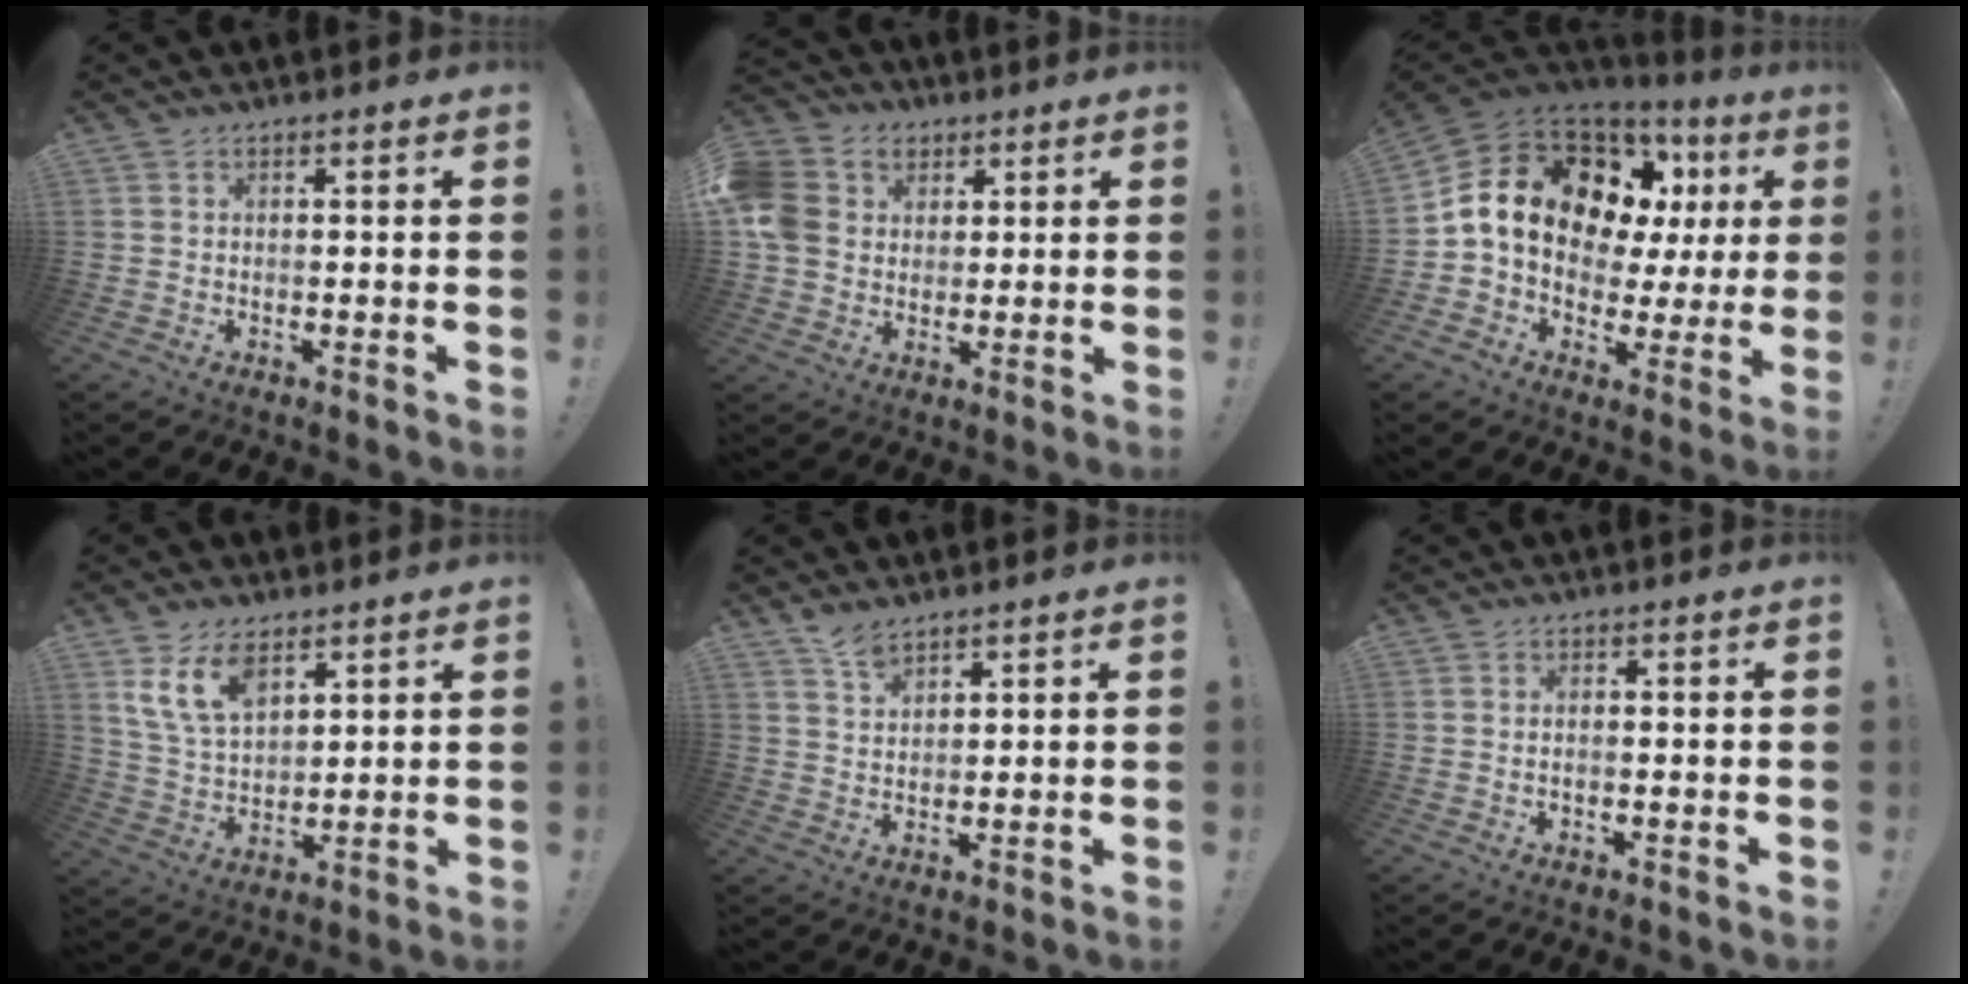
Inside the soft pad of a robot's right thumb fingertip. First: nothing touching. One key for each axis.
{"total": 11.5, "fx": 2.3, "fy": 10.2, "fz": 4.9, "tx": -0.092, "ty": 0.002, "tz": 0.048}
{"total": 18.2, "fx": 5.5, "fy": 12.4, "fz": 12.2, "tx": -0.207, "ty": -0.013, "tz": 0.116}
{"total": 11.2, "fx": 6.8, "fy": 6.0, "fz": 6.6, "tx": -0.132, "ty": -0.026, "tz": 0.130}
{"total": 4.6, "fx": 3.9, "fy": 1.6, "fz": 1.9, "tx": -0.028, "ty": -0.024, "tz": 0.071}
{"total": 1.0, "fx": -0.5, "fy": 0.3, "fz": 0.9, "tx": -0.016, "ty": 0.001, "tz": -0.008}